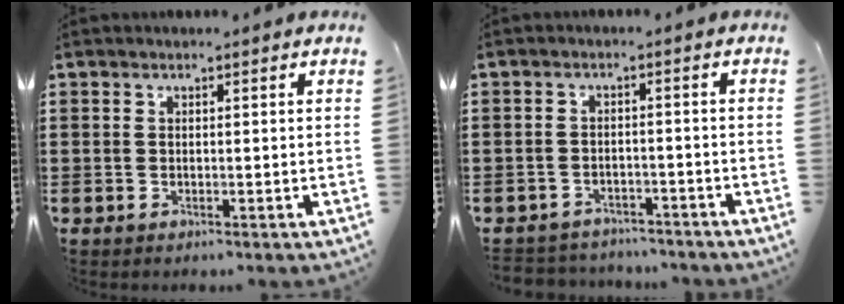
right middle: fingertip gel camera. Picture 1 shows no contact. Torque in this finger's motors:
{"motor_torque": [0.38, 0.36, 0.01, 0.01]}